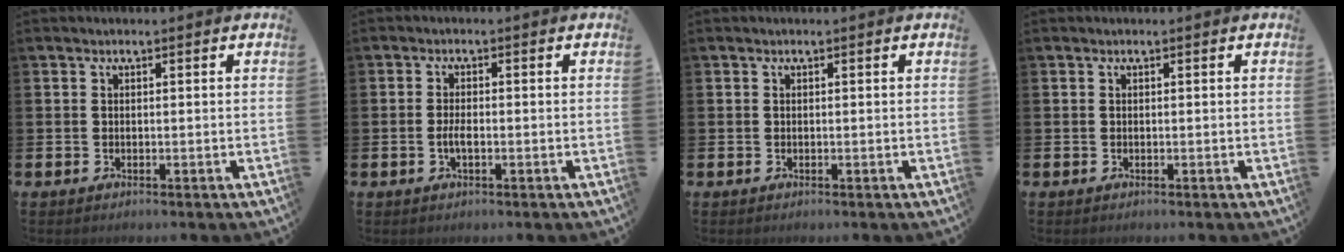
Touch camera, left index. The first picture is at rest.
{"total": 1.9, "force": [-0.5, 0.7, 1.7], "torque": [-0.029, 0.001, -0.011]}
{"total": 0.0}
{"total": 0.0}